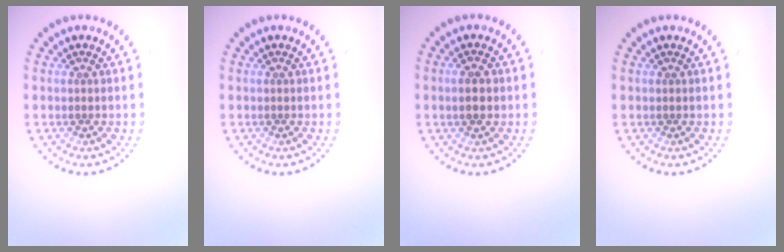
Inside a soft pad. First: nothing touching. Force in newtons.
{"total": 0.0}
{"total": 1.6, "press": 1.6, "slide": 0.2}
{"total": 0.0}